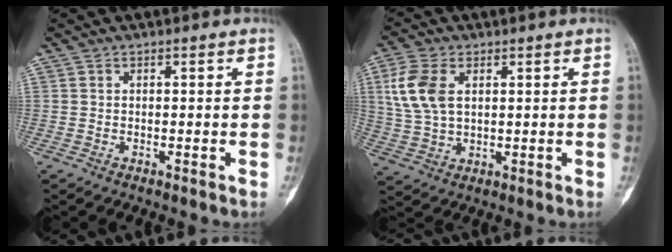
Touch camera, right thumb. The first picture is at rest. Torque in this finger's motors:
{"motor_torque": [-0.33, 0.09, 0.59, 0.35, 0.15]}